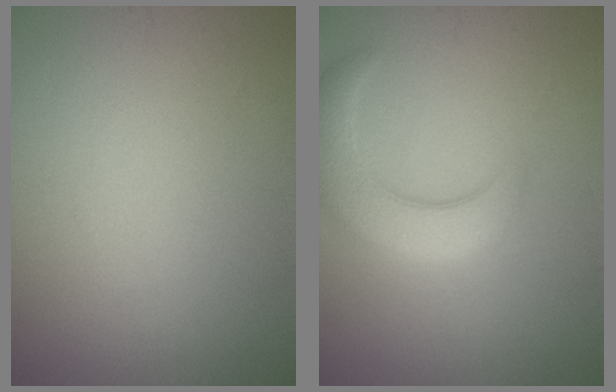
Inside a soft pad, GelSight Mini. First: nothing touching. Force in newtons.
{"total": 5.2, "press": 5.2, "slide": 0.3}